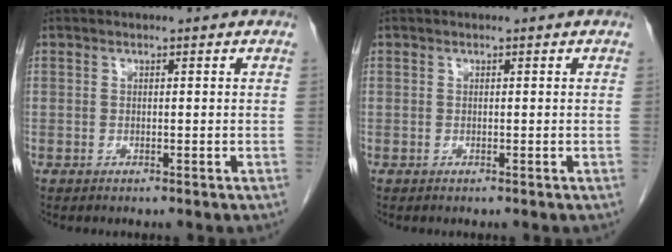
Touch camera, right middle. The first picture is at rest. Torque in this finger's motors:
{"motor_torque": [-0.01, -0.01, 0.00, 0.00]}